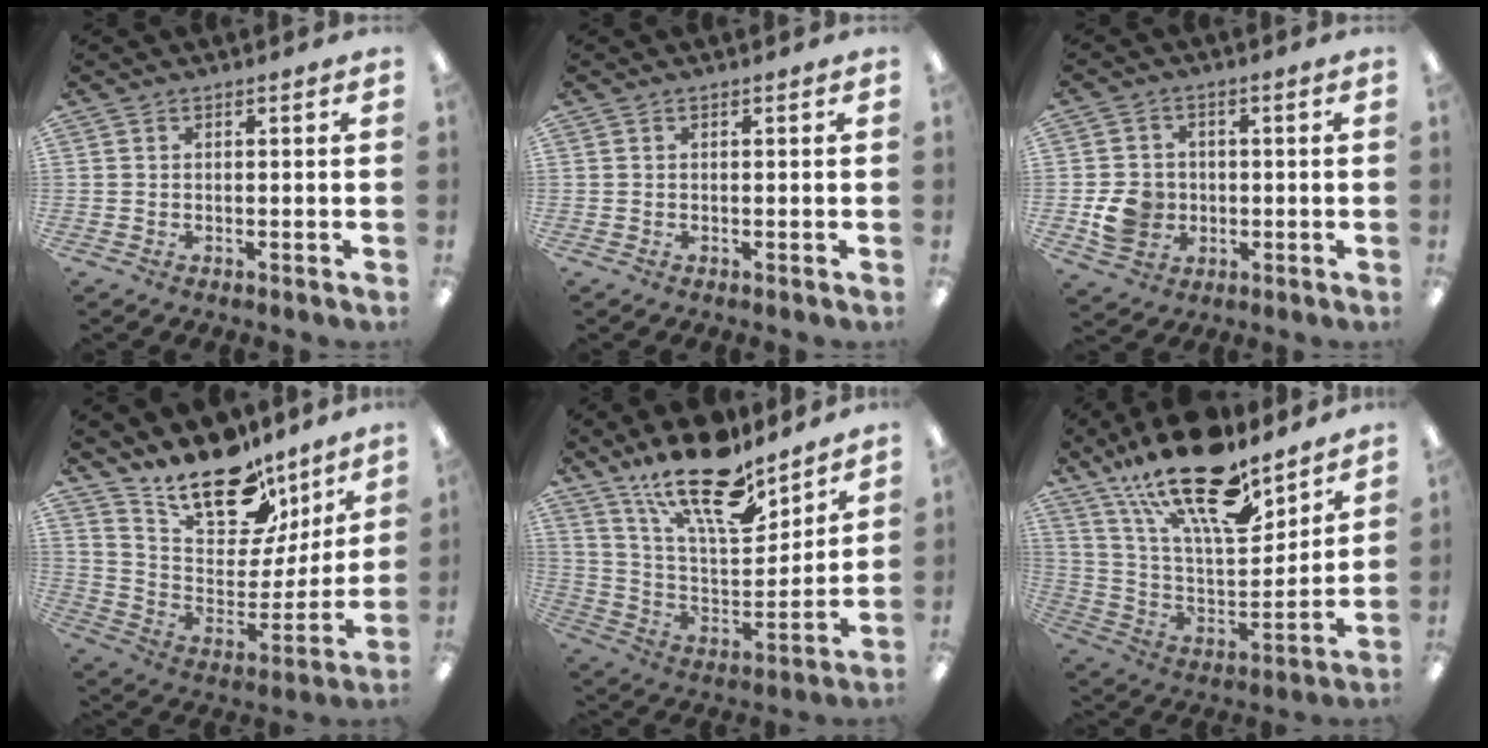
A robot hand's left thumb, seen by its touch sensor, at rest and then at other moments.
{"total": 0.0}
{"total": 7.8, "force": [-1.2, 7.0, 3.2], "torque": [-0.057, 0.009, -0.020]}
{"total": 22.2, "force": [16.7, 10.5, 10.0], "torque": [-0.163, -0.112, 0.300]}
{"total": 21.3, "force": [15.2, 8.0, 12.5], "torque": [-0.212, -0.091, 0.262]}
{"total": 24.0, "force": [16.0, 9.3, 15.2], "torque": [-0.261, -0.095, 0.275]}